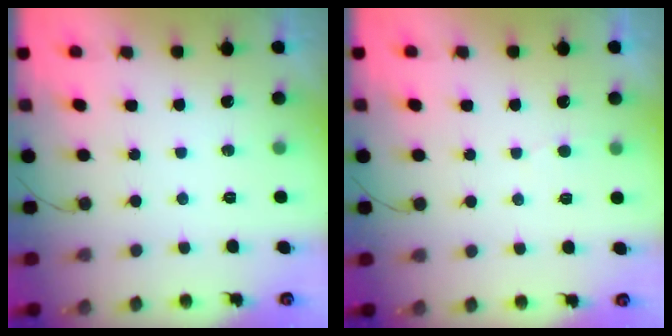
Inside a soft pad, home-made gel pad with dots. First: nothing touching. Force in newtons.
{"total": 2.0, "press": 2.0, "slide": 0.1}